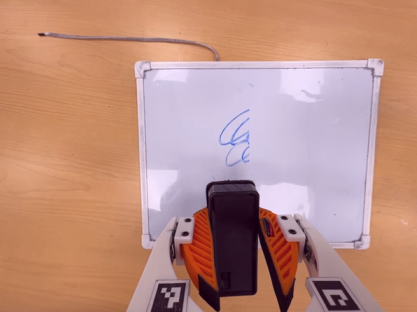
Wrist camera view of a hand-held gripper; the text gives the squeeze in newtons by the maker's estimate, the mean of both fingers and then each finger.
{"total": 8.5, "left": 8.5, "right": 8.4}